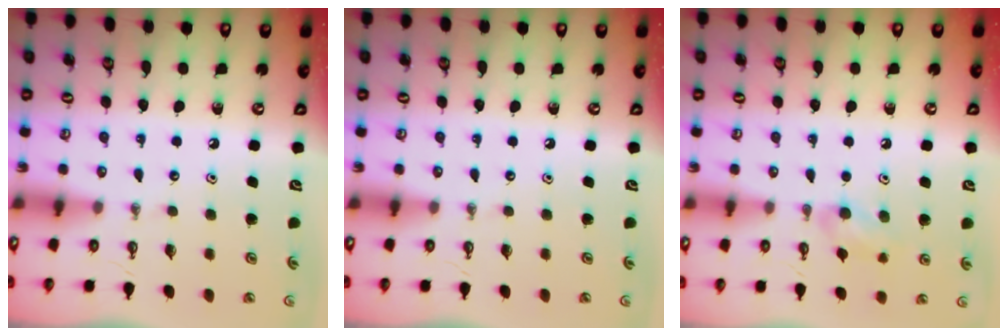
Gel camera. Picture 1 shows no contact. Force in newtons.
{"total": 0.0}
{"total": 7.5, "press": 7.4, "slide": 1.3}